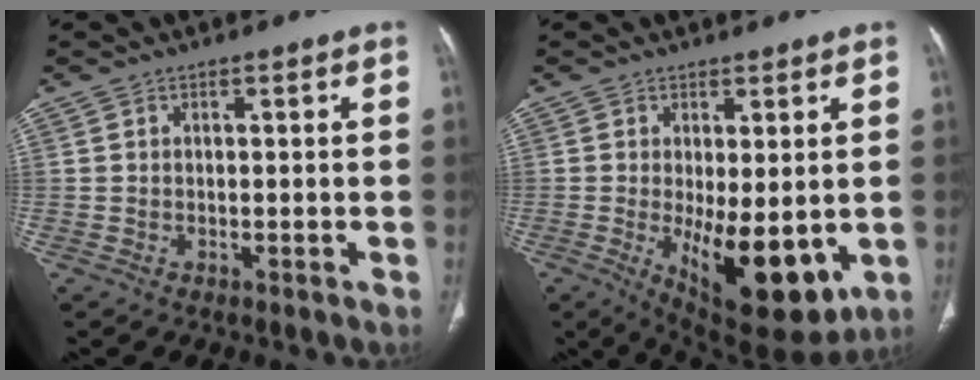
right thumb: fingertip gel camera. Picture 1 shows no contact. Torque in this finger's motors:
{"motor_torque": [1.30, 2.61, 0.17, 0.00, 0.42]}